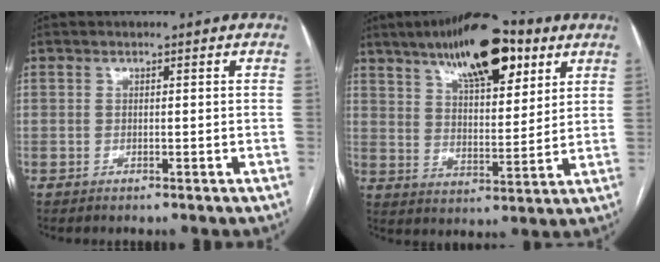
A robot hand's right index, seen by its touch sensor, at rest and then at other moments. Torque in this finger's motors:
{"motor_torque": [1.08, 1.06, 0.35, 0.13]}